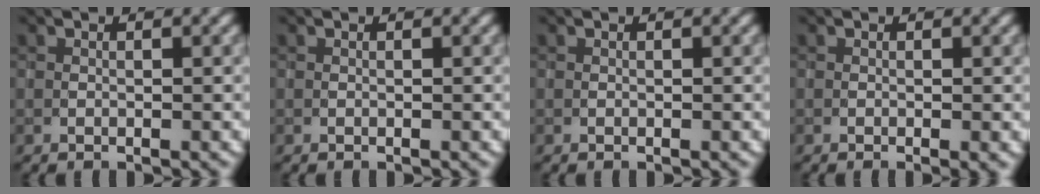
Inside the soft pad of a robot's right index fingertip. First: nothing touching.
{"total": 0.0}
{"total": 0.0}
{"total": 0.8, "force": [-0.2, 0.1, 0.8], "torque": [-0.010, -0.005, -0.004]}